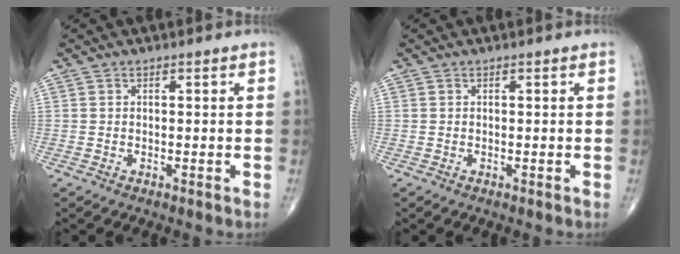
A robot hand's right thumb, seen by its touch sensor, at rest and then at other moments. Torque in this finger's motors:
{"motor_torque": [0.02, 0.00, 0.01, 0.01, 0.01]}